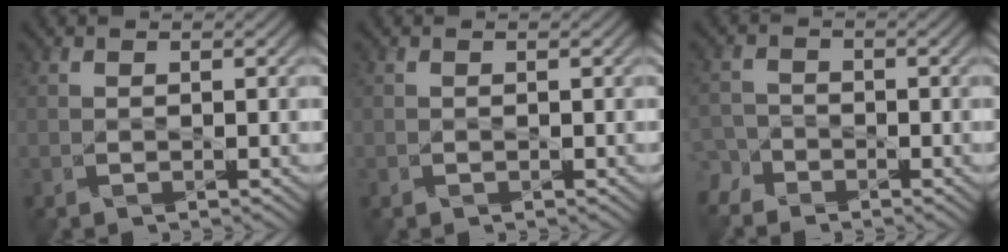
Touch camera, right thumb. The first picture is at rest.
{"total": 0.0}
{"total": 2.9, "force": [-2.4, 1.4, 0.7], "torque": [-0.020, -0.003, -0.060]}